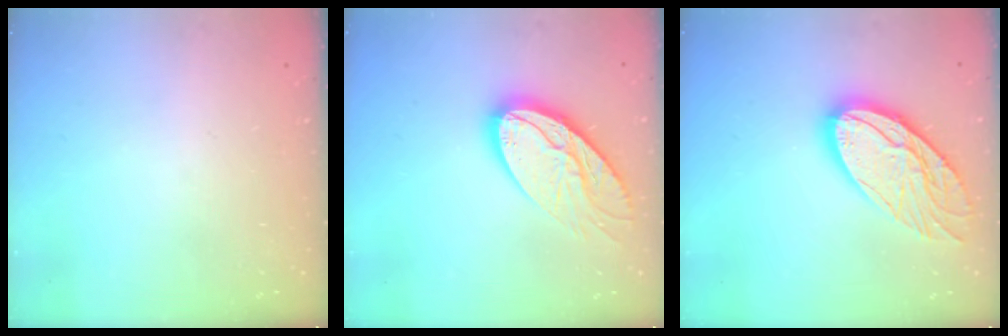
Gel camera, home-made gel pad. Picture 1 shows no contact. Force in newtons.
{"total": 16.3, "press": 16.3, "slide": 1.3}
{"total": 18.4, "press": 18.3, "slide": 1.8}